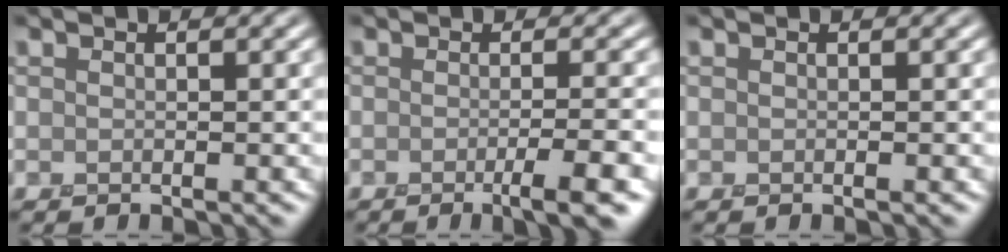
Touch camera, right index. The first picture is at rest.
{"total": 4.1, "force": [-1.6, 0.8, 3.6], "torque": [-0.047, -0.006, -0.028]}
{"total": 0.0}